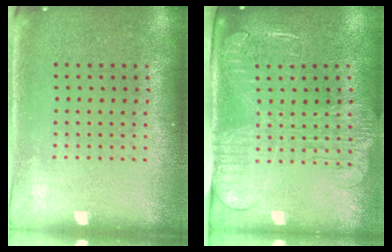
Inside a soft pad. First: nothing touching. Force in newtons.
{"total": 2.6, "press": 2.1, "slide": 1.5}